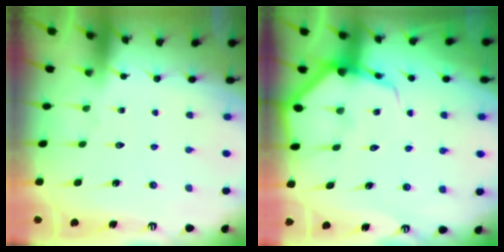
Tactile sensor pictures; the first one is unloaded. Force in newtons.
{"total": 6.3, "press": 6.3, "slide": 0.7}